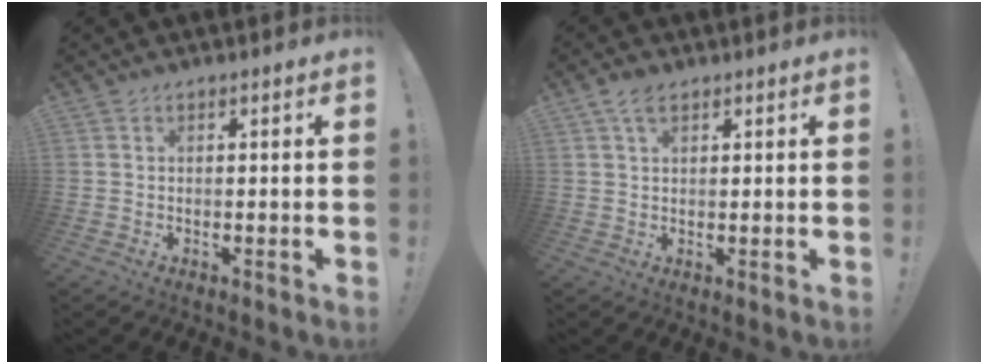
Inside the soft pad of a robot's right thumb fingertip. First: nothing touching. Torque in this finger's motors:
{"motor_torque": [-0.62, 0.15, 0.16, 0.27, 0.02]}